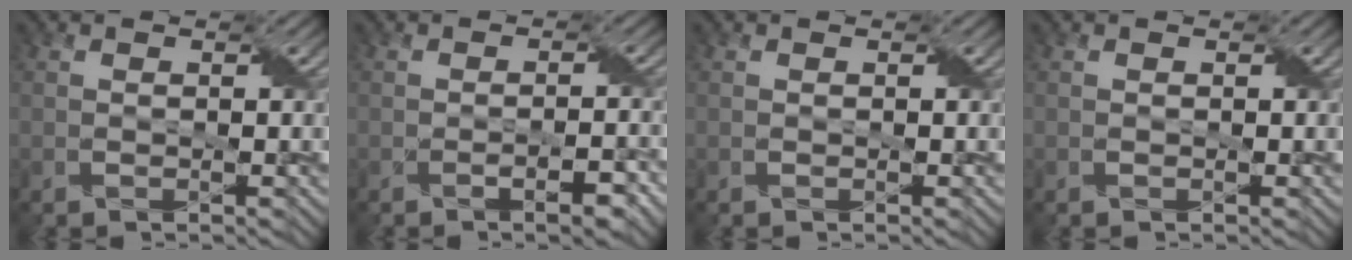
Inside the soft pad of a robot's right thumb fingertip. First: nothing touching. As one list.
[{"total": 2.5, "force": [-1.3, 0.6, 2.1], "torque": [-0.037, 0.001, -0.018]}, {"total": 0.0}, {"total": 0.0}]